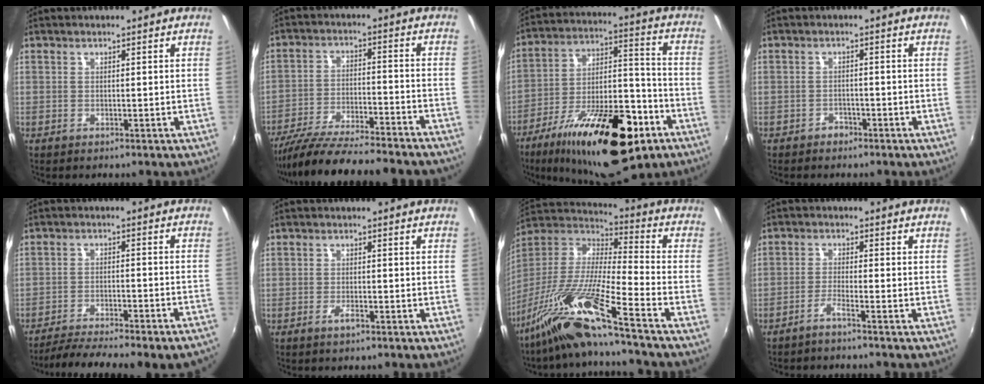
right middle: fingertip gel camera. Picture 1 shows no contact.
{"total": 22.4, "force": [-19.8, 2.1, 10.2], "torque": [-0.192, -0.052, -0.299]}
{"total": 26.5, "force": [-14.6, 10.3, 19.6], "torque": [-0.329, -0.018, -0.222]}
{"total": 2.1, "force": [-1.6, 1.4, 0.2], "torque": [-0.008, 0.002, -0.025]}
{"total": 14.7, "force": [-12.9, 0.8, 7.0], "torque": [-0.133, -0.026, -0.188]}
{"total": 1.8, "force": [-1.1, 0.8, 1.1], "torque": [-0.023, -0.002, -0.021]}
{"total": 17.5, "force": [-12.5, -0.8, 12.2], "torque": [-0.223, -0.024, -0.247]}
{"total": 2.1, "force": [-1.6, -0.4, 1.3], "torque": [-0.042, 0.002, -0.033]}